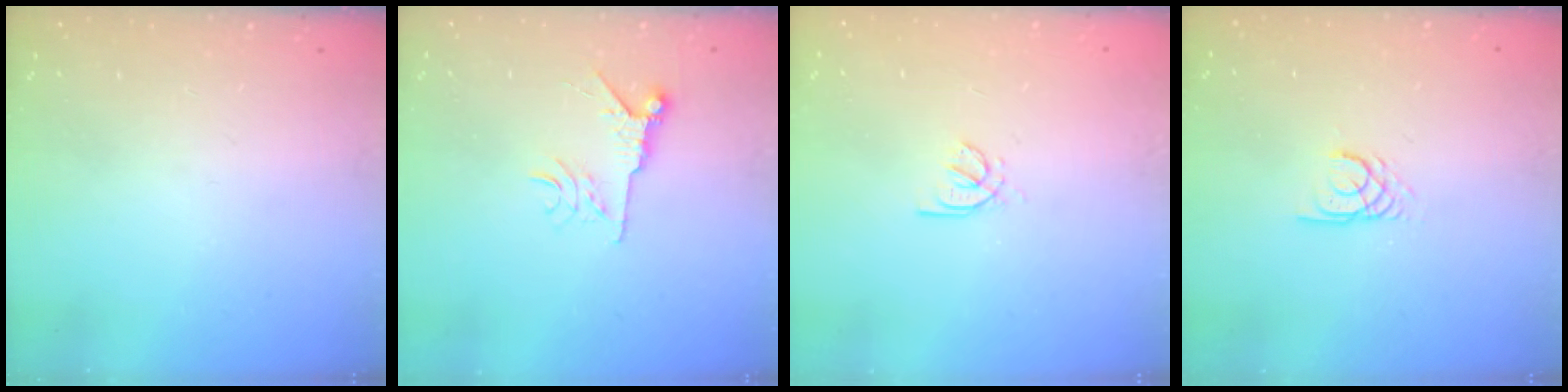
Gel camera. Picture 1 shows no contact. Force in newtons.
{"total": 6.3, "press": 6.2, "slide": 0.9}
{"total": 2.1, "press": 2.1, "slide": 0.6}
{"total": 2.7, "press": 2.7, "slide": 0.1}